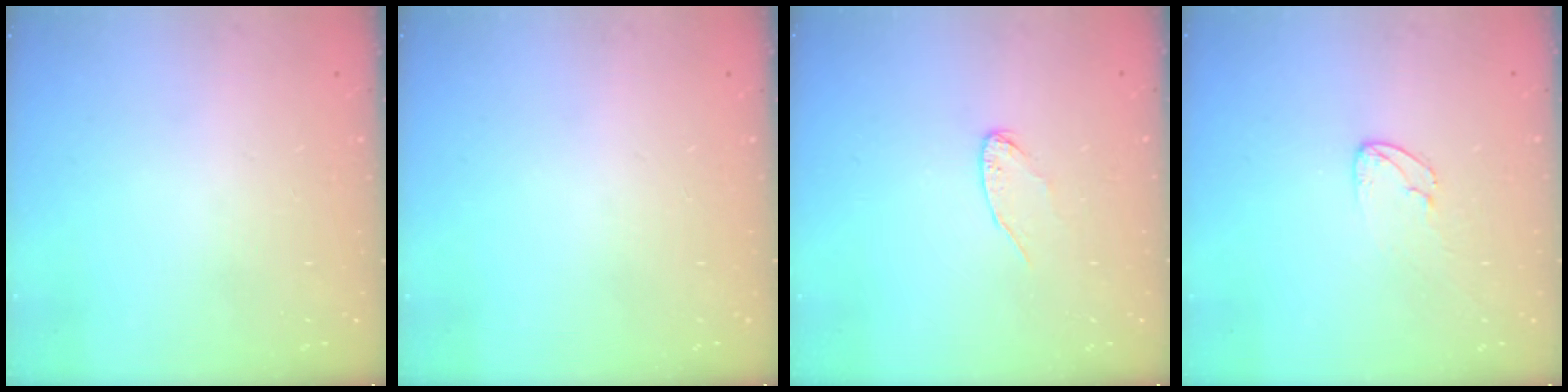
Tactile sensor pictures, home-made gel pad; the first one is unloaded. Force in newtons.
{"total": 0.0}
{"total": 4.7, "press": 4.7, "slide": 0.4}
{"total": 3.1, "press": 3.1, "slide": 0.3}